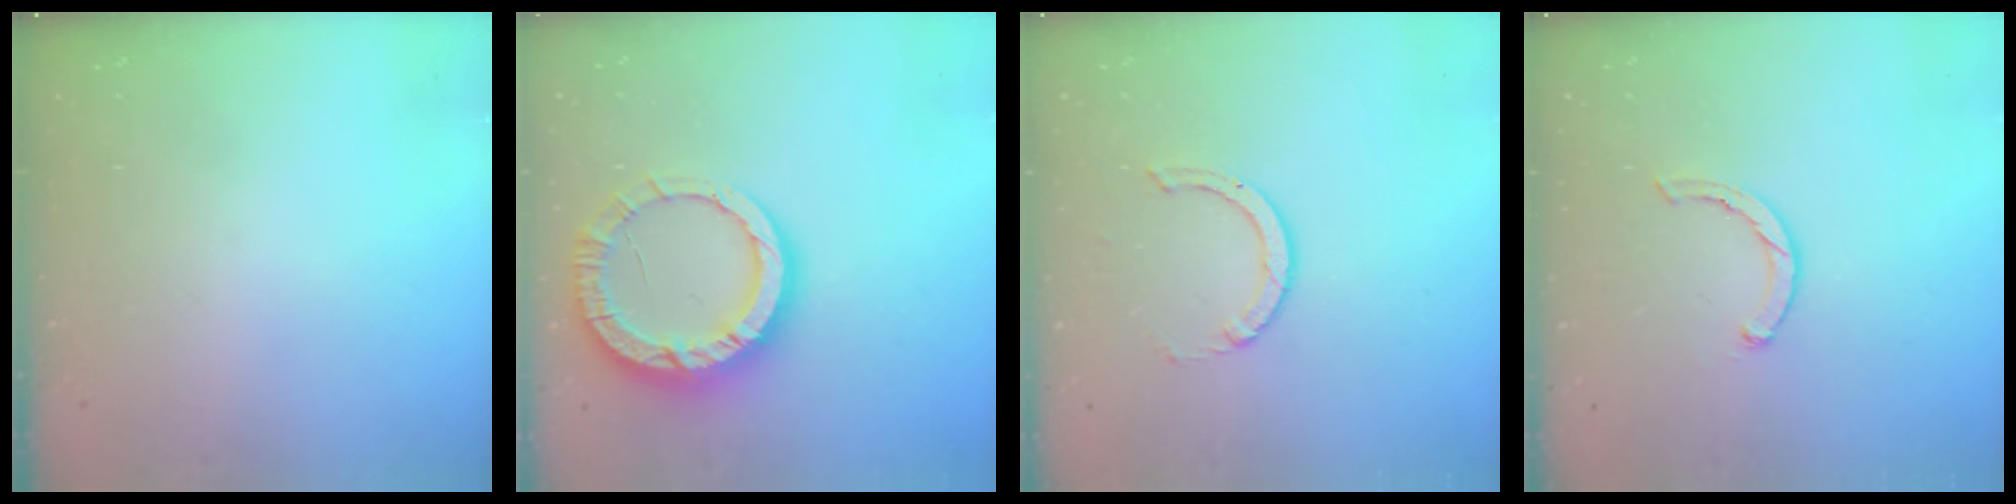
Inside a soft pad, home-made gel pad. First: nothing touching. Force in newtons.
{"total": 13.6, "press": 13.5, "slide": 1.4}
{"total": 3.3, "press": 3.3, "slide": 0.3}
{"total": 2.3, "press": 2.2, "slide": 0.5}